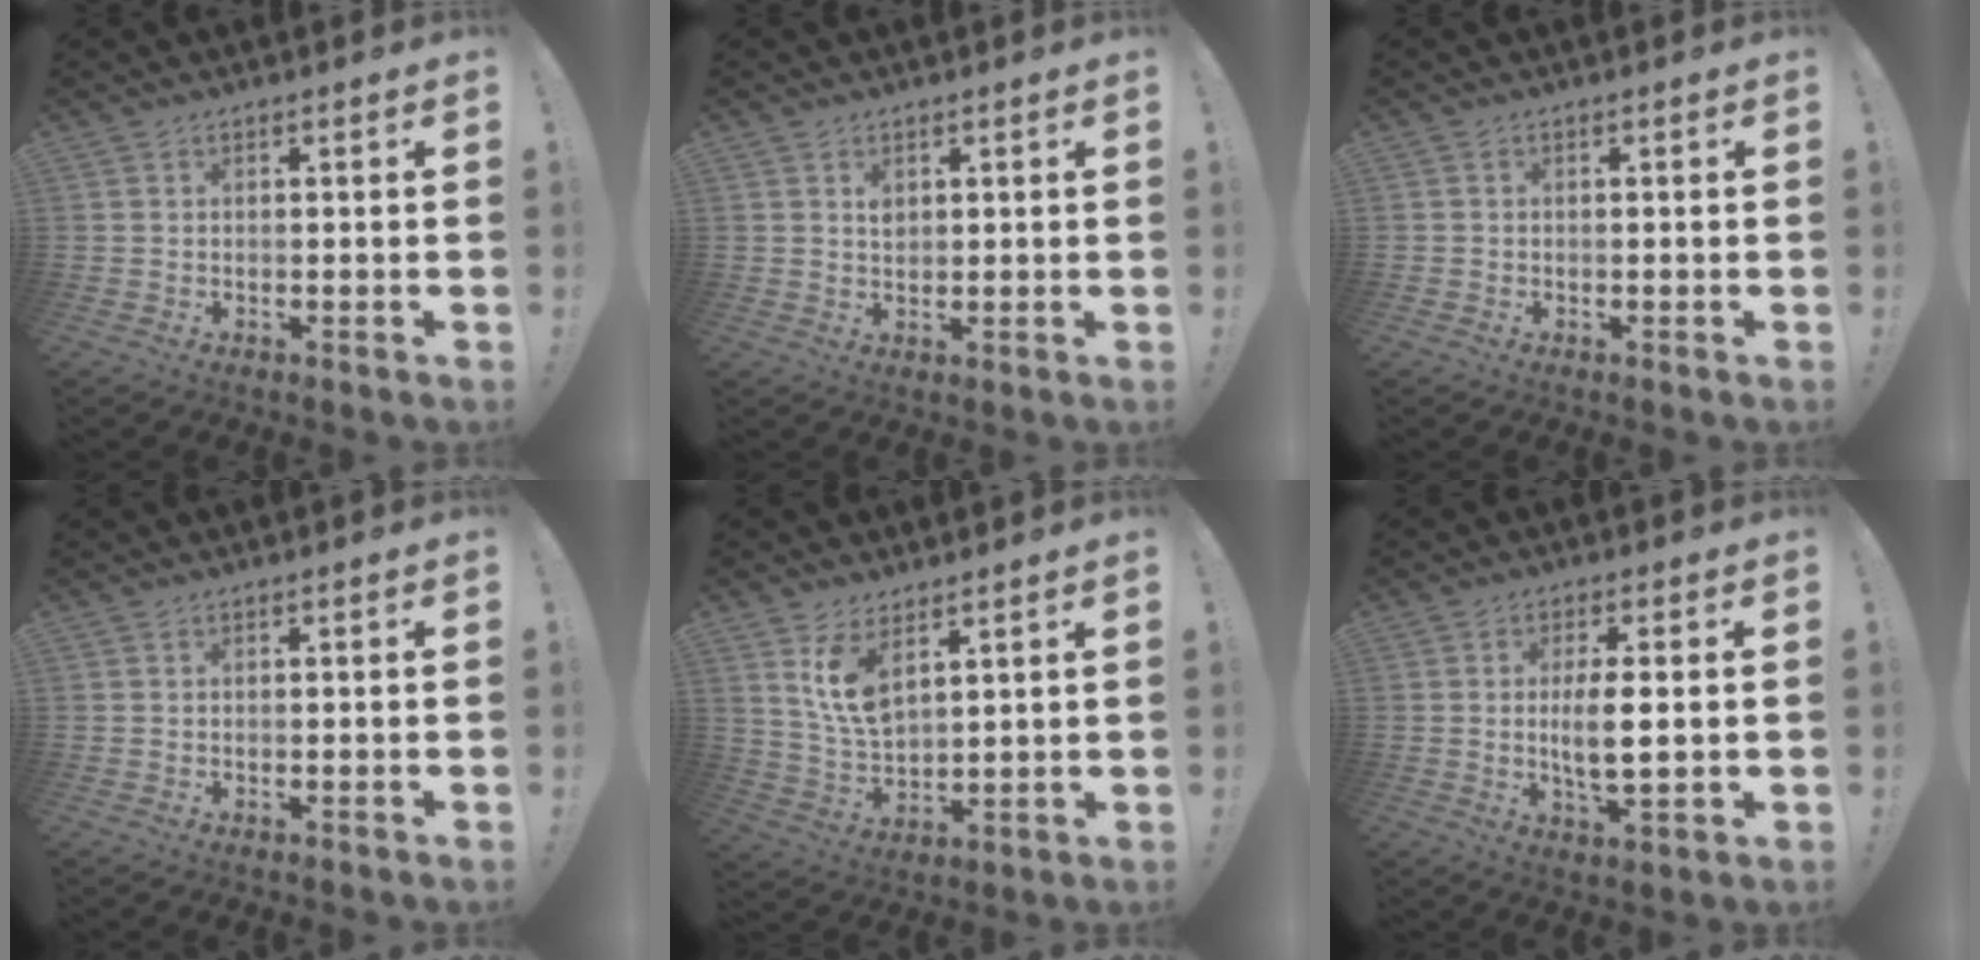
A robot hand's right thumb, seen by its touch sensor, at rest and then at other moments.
{"total": 2.2, "force": [1.2, 1.5, 1.0], "torque": [-0.011, -0.004, 0.019]}
{"total": 0.8, "force": [-0.2, 0.7, 0.1], "torque": [-0.004, 0.004, -0.003]}
{"total": 0.0}
{"total": 10.0, "force": [6.0, 5.0, 6.1], "torque": [-0.122, -0.030, 0.116]}
{"total": 7.8, "force": [0.3, 2.1, 7.5], "torque": [-0.143, -0.012, -0.001]}